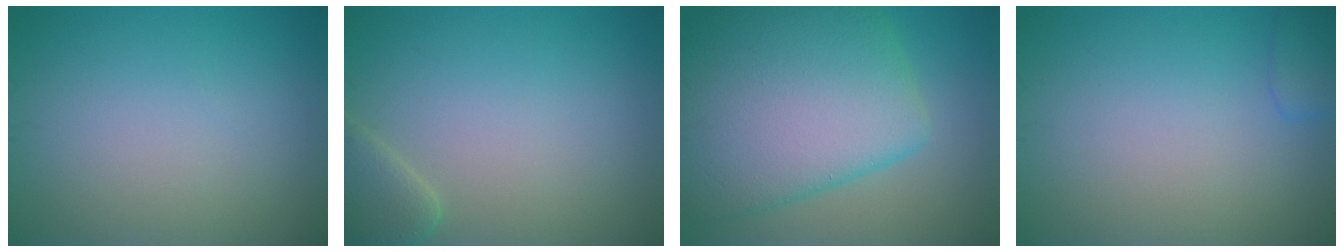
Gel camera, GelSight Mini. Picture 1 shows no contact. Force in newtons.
{"total": 2.6, "press": 2.6, "slide": 0.2}
{"total": 12.4, "press": 12.4, "slide": 0.4}
{"total": 1.5, "press": 1.5, "slide": 0.1}